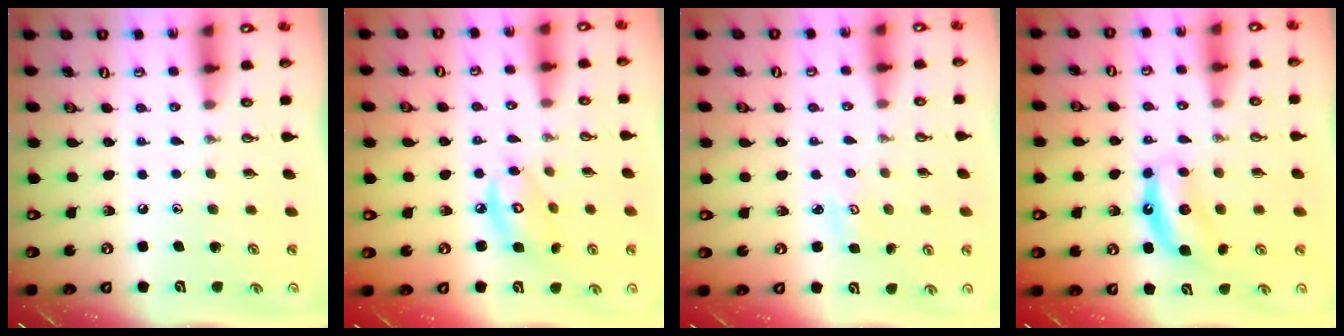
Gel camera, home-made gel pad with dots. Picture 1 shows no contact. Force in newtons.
{"total": 8.1, "press": 8.1, "slide": 0.5}
{"total": 2.1, "press": 2.1, "slide": 0.2}
{"total": 7.1, "press": 7.1, "slide": 0.7}